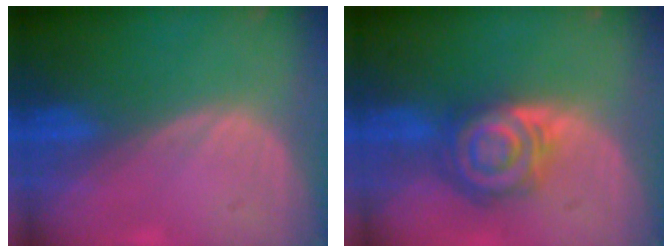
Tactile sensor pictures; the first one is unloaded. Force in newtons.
{"total": 8.2, "press": 7.2, "slide": 3.9}